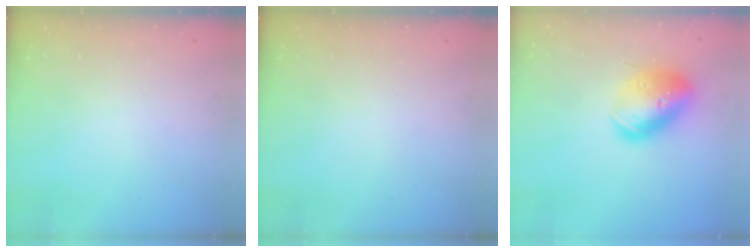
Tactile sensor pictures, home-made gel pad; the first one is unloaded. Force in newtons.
{"total": 0.0}
{"total": 16.2, "press": 16.0, "slide": 2.7}